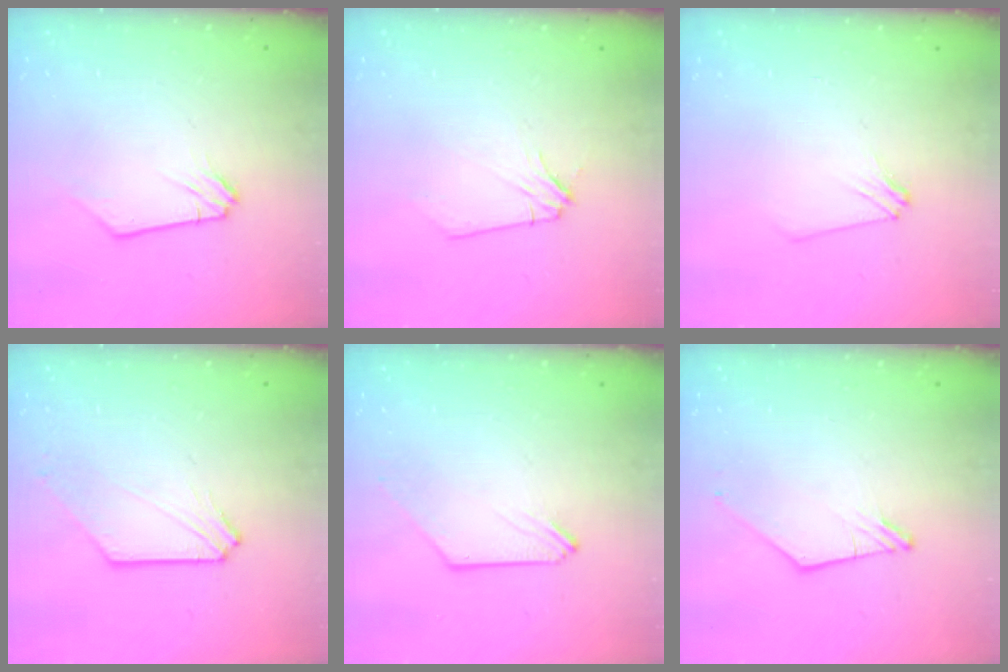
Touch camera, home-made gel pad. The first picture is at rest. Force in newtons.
{"total": 2.9, "press": 2.9, "slide": 0.5}
{"total": 2.9, "press": 2.9, "slide": 0.5}
{"total": 1.4, "press": 1.4, "slide": 0.0}
{"total": 0.0}
{"total": 0.7, "press": 0.7, "slide": 0.2}